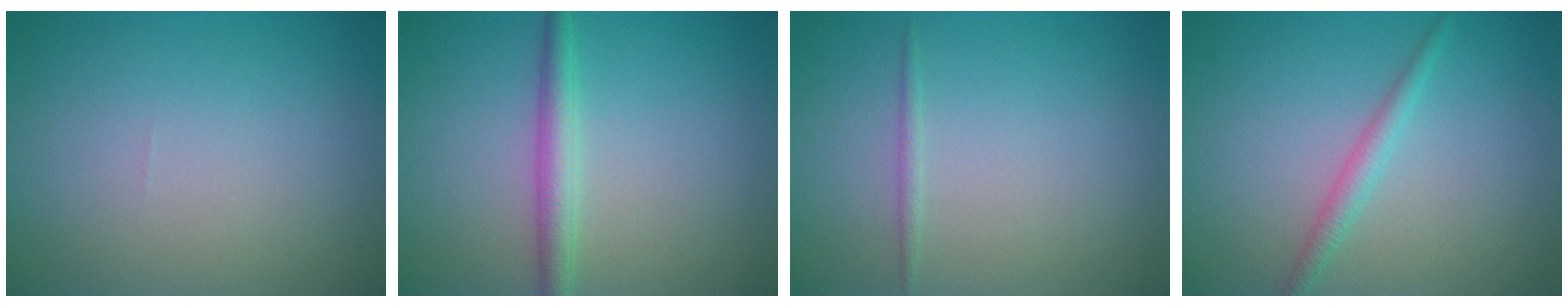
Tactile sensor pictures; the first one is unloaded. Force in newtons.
{"total": 2.7, "press": 2.7, "slide": 0.0}
{"total": 0.7, "press": 0.7, "slide": 0.0}
{"total": 1.8, "press": 1.8, "slide": 0.1}